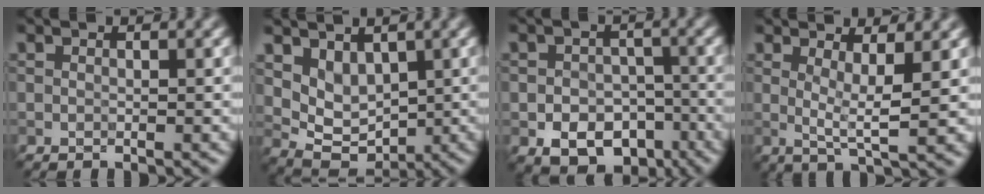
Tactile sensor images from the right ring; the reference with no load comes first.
{"total": 3.6, "force": [1.8, 2.5, 2.0], "torque": [-0.043, -0.015, 0.031]}
{"total": 7.8, "force": [-4.1, 5.7, 3.4], "torque": [-0.040, -0.007, -0.062]}
{"total": 3.7, "force": [1.2, 0.7, 3.4], "torque": [-0.056, -0.011, 0.021]}